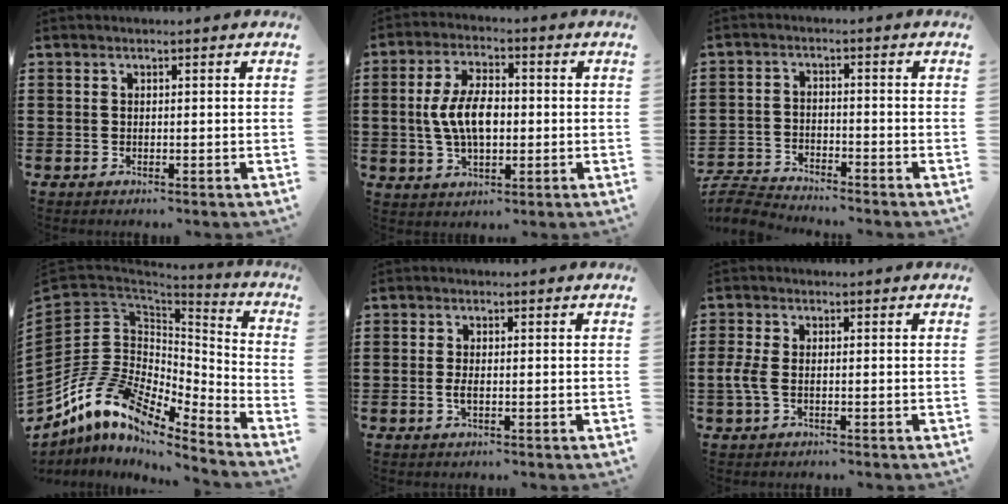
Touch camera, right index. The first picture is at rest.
{"total": 7.8, "force": [-0.2, 4.0, 6.7], "torque": [-0.138, 0.003, -0.011]}
{"total": 4.1, "force": [-4.1, 0.4, 0.4], "torque": [-0.026, -0.005, -0.089]}
{"total": 11.6, "force": [-7.0, 7.1, 6.0], "torque": [-0.173, -0.008, -0.144]}
{"total": 1.5, "force": [-0.3, 0.4, 1.4], "torque": [-0.033, -0.003, -0.007]}
{"total": 2.7, "force": [-0.9, 1.1, 2.3], "torque": [-0.063, -0.007, -0.022]}